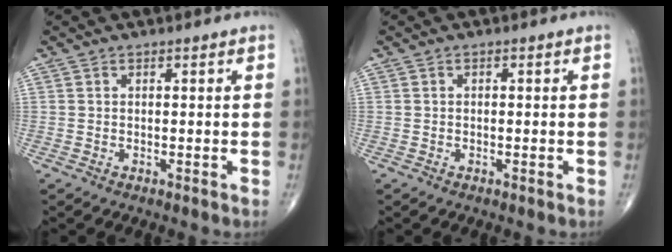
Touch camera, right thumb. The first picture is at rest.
{"total": 0.0}